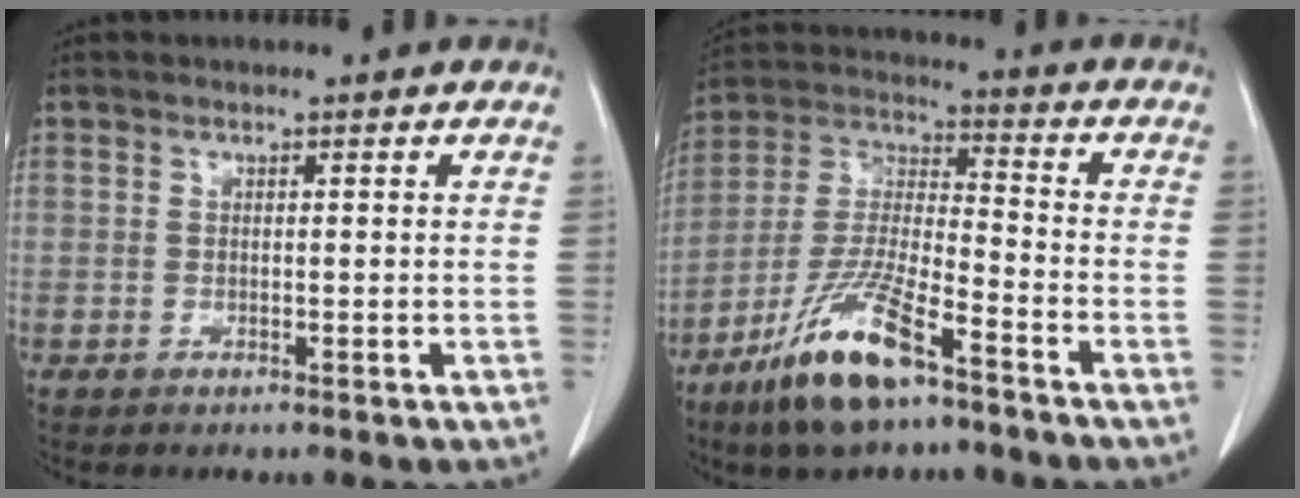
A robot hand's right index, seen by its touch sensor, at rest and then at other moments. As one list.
[{"total": 14.2, "force": [-9.0, 2.9, 10.6], "torque": [-0.223, -0.023, -0.170]}]